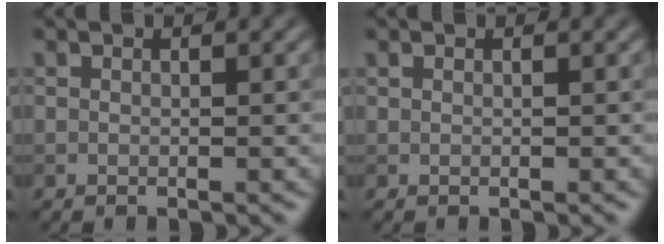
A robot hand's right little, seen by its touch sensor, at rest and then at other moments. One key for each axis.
{"total": 0.0}